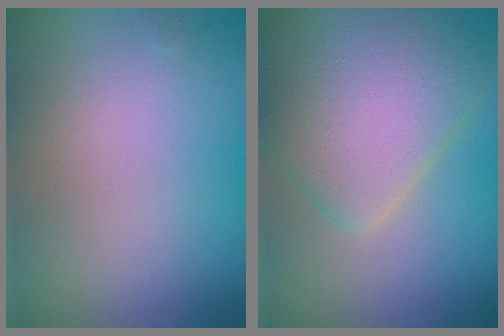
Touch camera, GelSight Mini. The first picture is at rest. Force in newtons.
{"total": 7.4, "press": 7.4, "slide": 0.4}